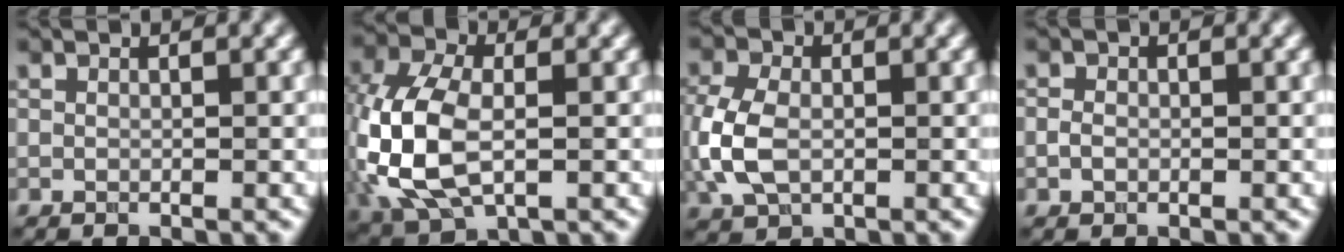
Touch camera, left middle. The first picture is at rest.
{"total": 8.7, "force": [-1.5, 5.3, 6.7], "torque": [-0.168, -0.002, -0.030]}
{"total": 4.9, "force": [-0.6, 3.4, 3.5], "torque": [-0.101, -0.001, -0.009]}
{"total": 1.0, "force": [-0.4, 0.8, 0.4], "torque": [-0.011, 0.002, -0.006]}